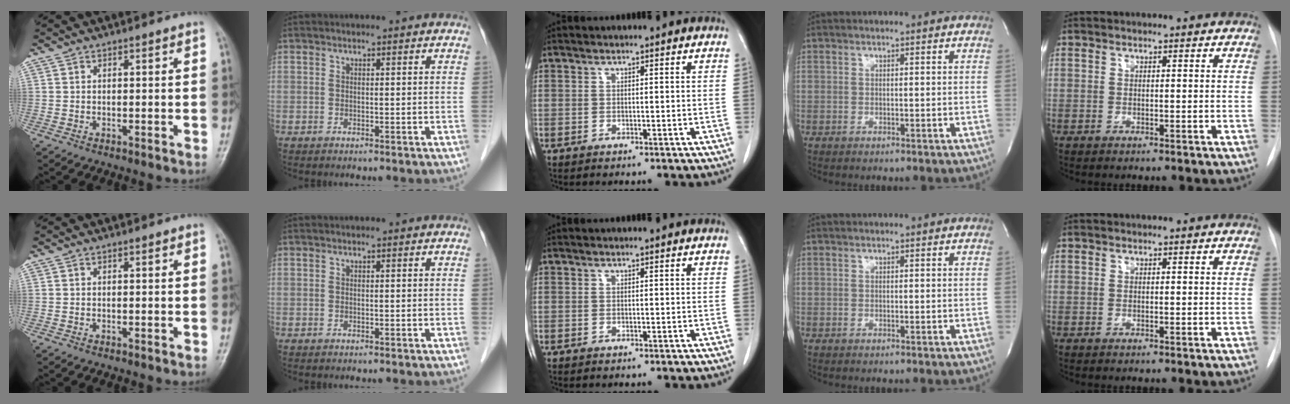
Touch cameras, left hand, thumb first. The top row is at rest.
{}